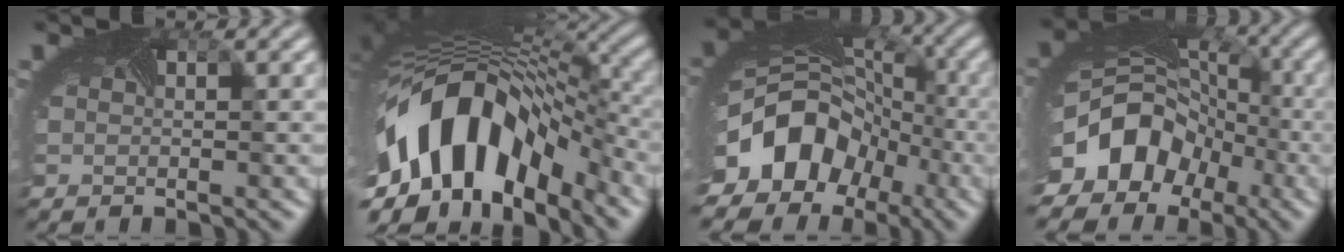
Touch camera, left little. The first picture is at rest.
{"total": 15.4, "force": [-4.3, 8.9, 11.7], "torque": [-0.229, -0.025, -0.060]}
{"total": 14.2, "force": [-6.2, 10.8, 6.8], "torque": [-0.144, -0.028, -0.100]}
{"total": 12.8, "force": [-5.7, 9.8, 5.9], "torque": [-0.124, -0.026, -0.100]}